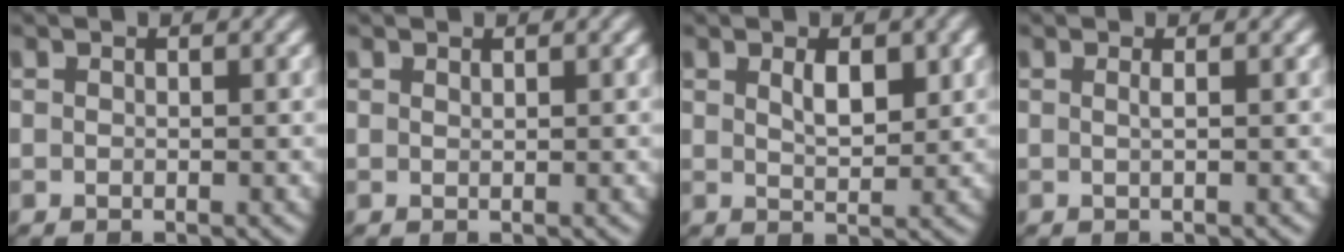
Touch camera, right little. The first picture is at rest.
{"total": 0.8, "force": [0.3, -0.7, -0.1], "torque": [0.008, -0.003, 0.011]}
{"total": 2.2, "force": [0.9, 0.2, 2.0], "torque": [-0.019, -0.008, 0.022]}
{"total": 0.9, "force": [-0.1, -0.7, 0.5], "torque": [-0.009, -0.004, 0.000]}